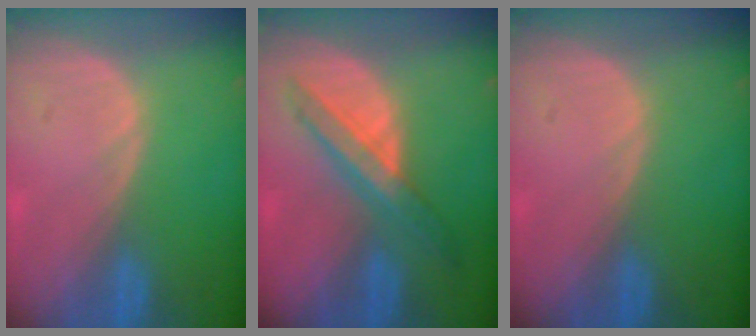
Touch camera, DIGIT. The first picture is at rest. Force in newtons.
{"total": 6.7, "press": 6.3, "slide": 2.2}
{"total": 0.0}